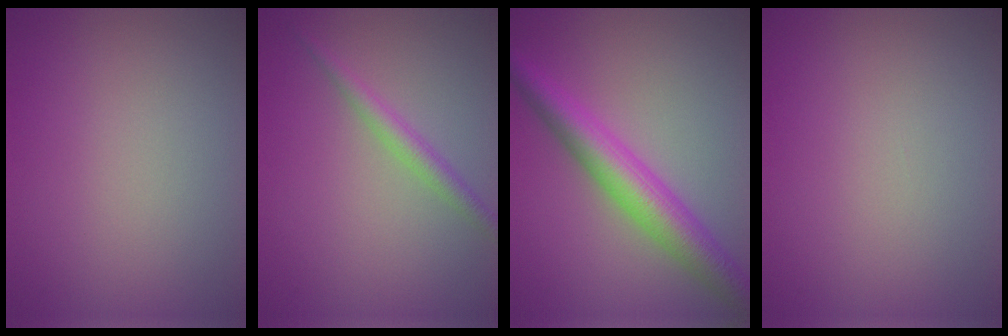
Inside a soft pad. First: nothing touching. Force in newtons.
{"total": 2.0, "press": 2.0, "slide": 0.0}
{"total": 5.9, "press": 5.9, "slide": 0.2}
{"total": 0.0}